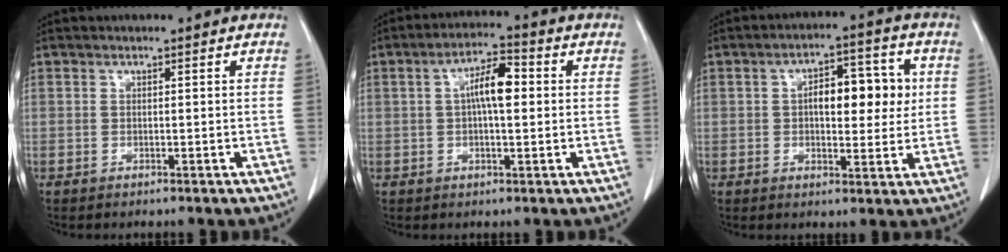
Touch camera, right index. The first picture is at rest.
{"total": 6.6, "force": [0.8, 1.9, 6.3], "torque": [-0.118, 0.017, 0.012]}
{"total": 9.0, "force": [1.2, 3.9, 8.0], "torque": [-0.112, 0.021, 0.019]}